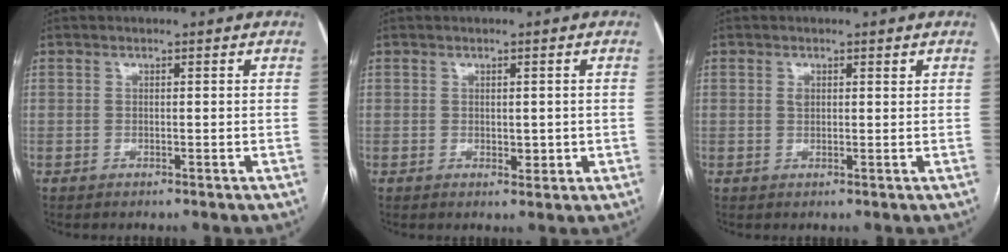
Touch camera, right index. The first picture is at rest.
{"total": 2.0, "force": [0.0, 1.3, 1.5], "torque": [-0.018, -0.001, 0.005]}
{"total": 1.4, "force": [0.6, 0.8, 0.9], "torque": [-0.018, 0.004, 0.012]}